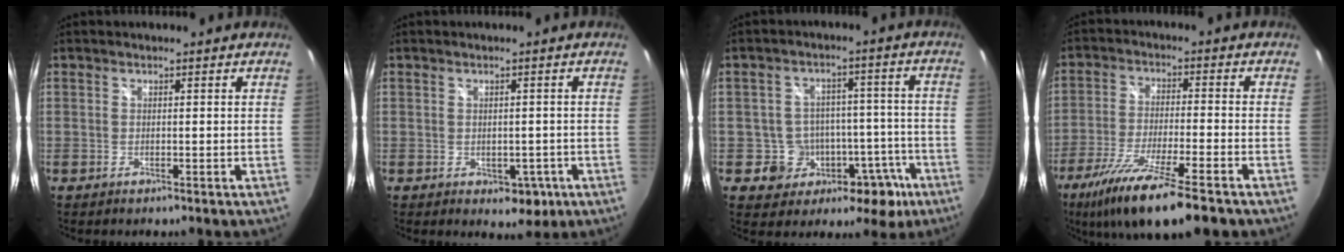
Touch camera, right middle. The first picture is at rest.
{"total": 4.6, "force": [-1.7, 3.2, 2.7], "torque": [-0.038, -0.006, -0.015]}
{"total": 12.5, "force": [-5.8, 9.8, 5.2], "torque": [-0.077, 0.033, -0.058]}
{"total": 15.9, "force": [-11.0, 1.9, 11.2], "torque": [-0.226, -0.048, -0.194]}